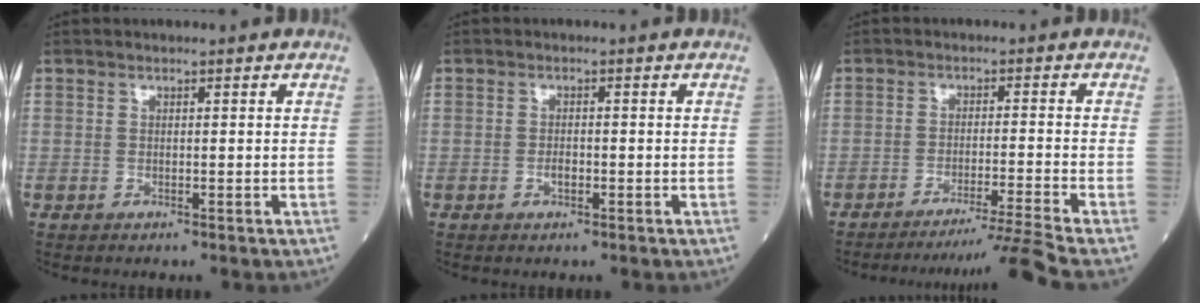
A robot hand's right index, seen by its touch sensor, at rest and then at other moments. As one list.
[{"total": 1.4, "force": [-0.5, 0.6, 1.1], "torque": [-0.021, 0.001, -0.009]}, {"total": 9.1, "force": [-7.6, -4.5, 2.3], "torque": [-0.021, -0.014, -0.119]}]